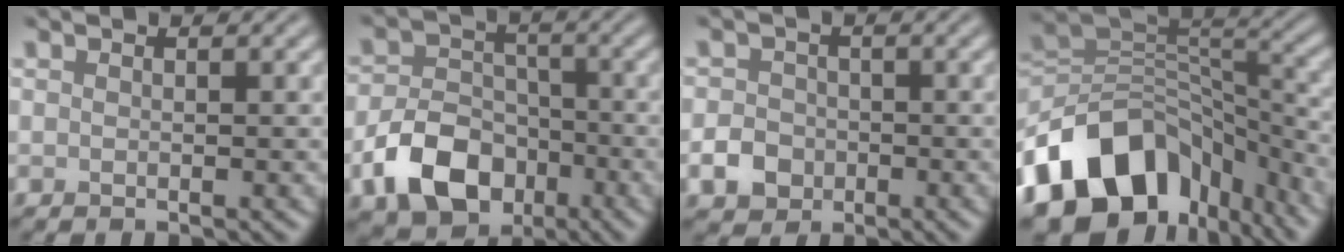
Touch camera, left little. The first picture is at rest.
{"total": 7.5, "force": [-3.4, 5.2, 4.2], "torque": [-0.077, -0.005, -0.066]}
{"total": 2.8, "force": [-1.0, 2.4, 1.1], "torque": [-0.017, 0.002, -0.021]}
{"total": 14.9, "force": [-8.2, 10.2, 7.2], "torque": [-0.147, -0.003, -0.132]}